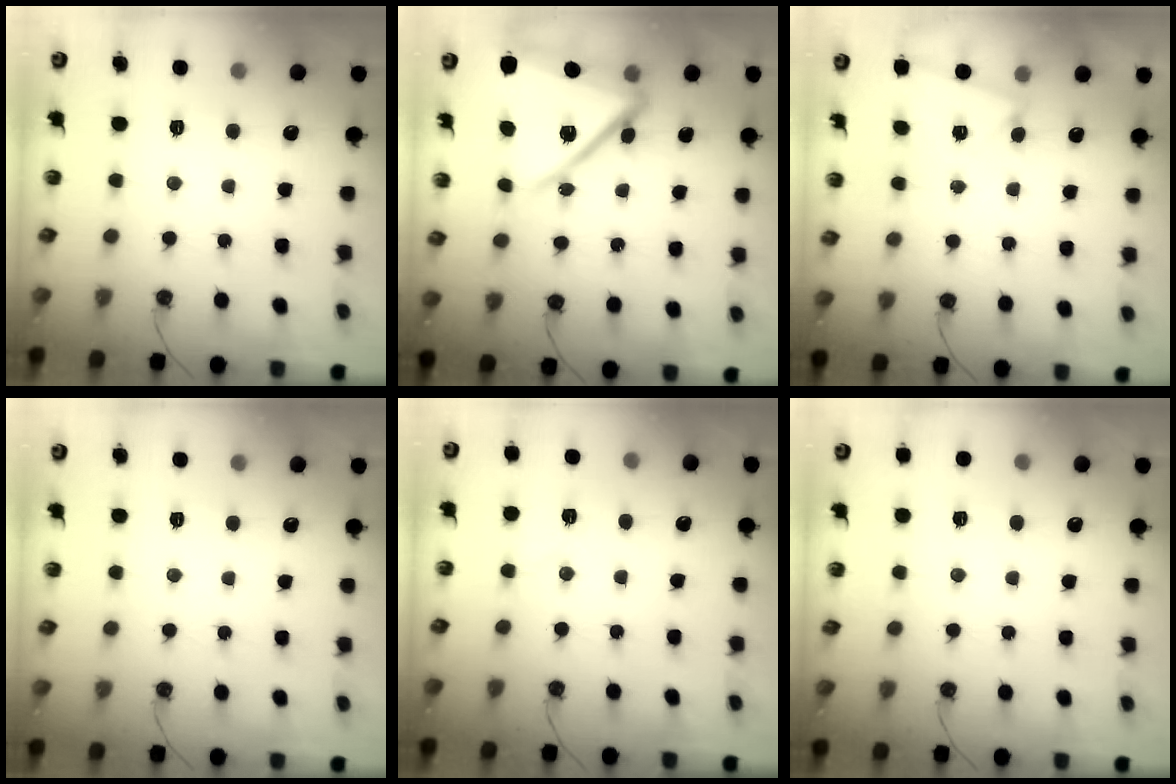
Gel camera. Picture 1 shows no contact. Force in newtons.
{"total": 19.4, "press": 19.4, "slide": 1.6}
{"total": 3.5, "press": 2.8, "slide": 2.2}
{"total": 0.0}
{"total": 5.4, "press": 2.9, "slide": 4.5}
{"total": 2.6, "press": 1.9, "slide": 1.8}